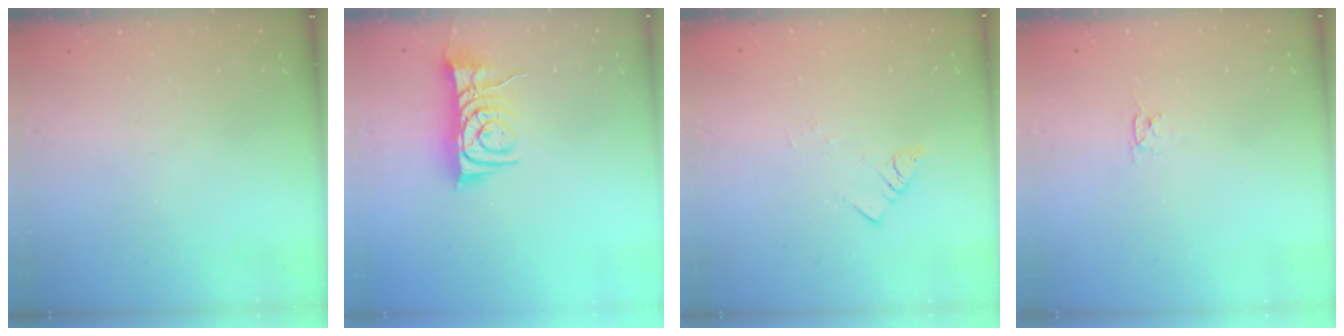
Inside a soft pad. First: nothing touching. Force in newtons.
{"total": 8.8, "press": 8.8, "slide": 0.5}
{"total": 2.8, "press": 2.8, "slide": 0.3}
{"total": 2.8, "press": 2.8, "slide": 0.3}